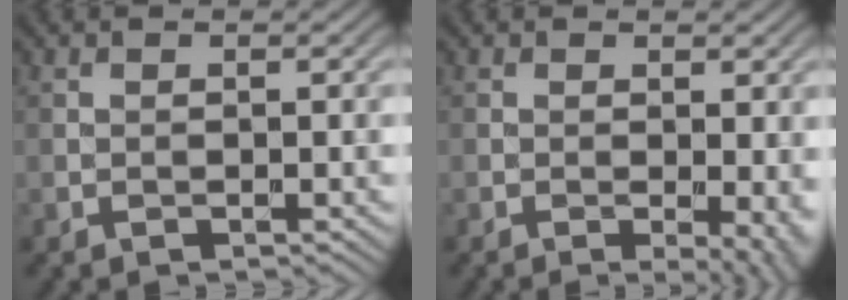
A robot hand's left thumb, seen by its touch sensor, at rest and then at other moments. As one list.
[{"total": 3.9, "force": [-0.6, 0.9, 3.7], "torque": [-0.049, -0.008, -0.008]}]